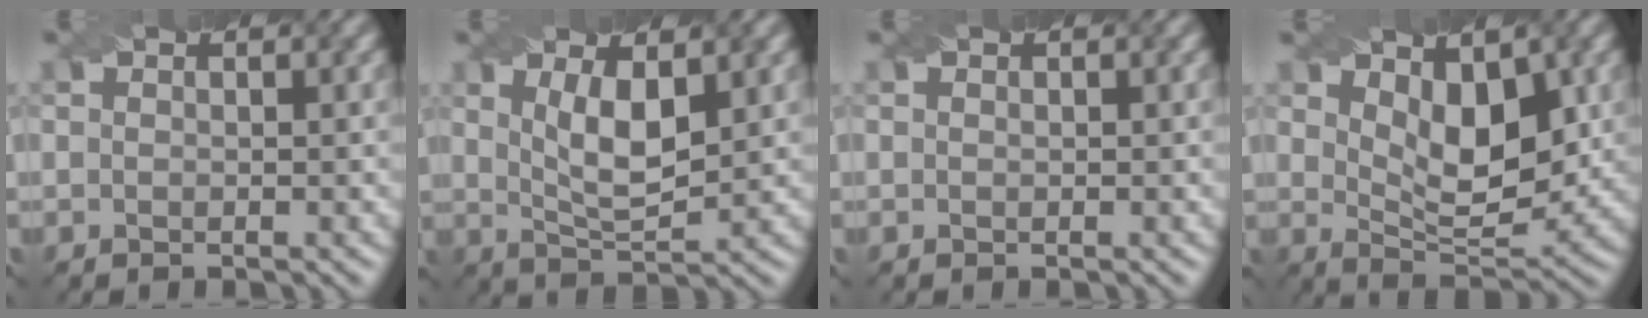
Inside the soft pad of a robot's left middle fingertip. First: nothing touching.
{"total": 4.5, "force": [1.4, 1.5, 4.0], "torque": [-0.082, -0.006, 0.029]}
{"total": 0.0}
{"total": 6.0, "force": [2.0, 2.9, 4.9], "torque": [-0.077, -0.011, 0.036]}